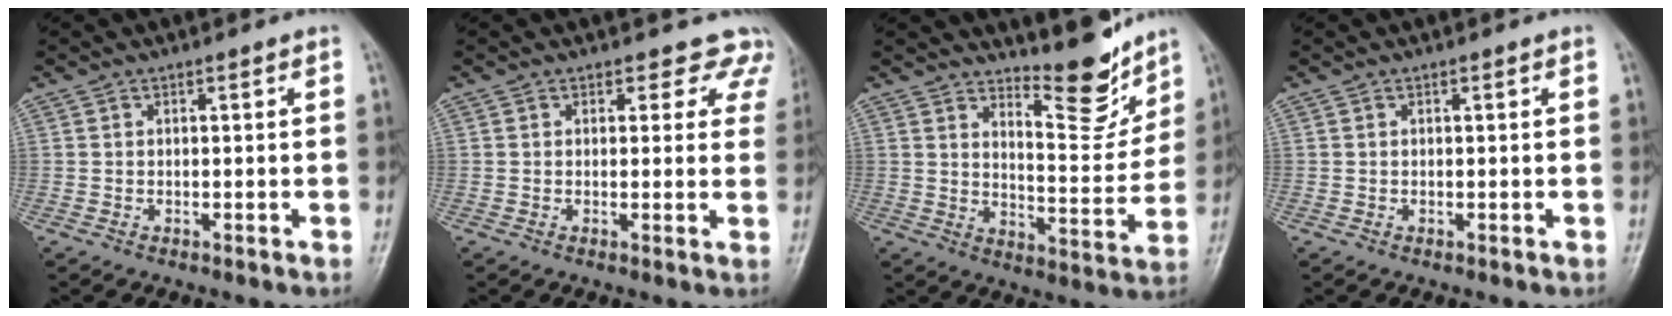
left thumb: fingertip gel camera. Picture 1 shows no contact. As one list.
[{"total": 6.2, "force": [5.2, 3.4, 0.4], "torque": [0.049, -0.020, 0.032]}, {"total": 10.4, "force": [8.9, 2.6, 4.7], "torque": [-0.039, -0.080, 0.145]}, {"total": 0.0}]